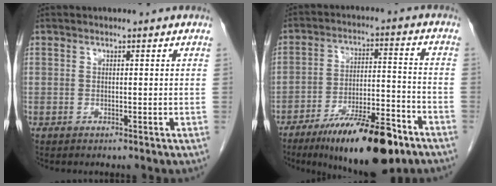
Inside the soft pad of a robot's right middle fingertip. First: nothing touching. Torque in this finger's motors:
{"motor_torque": [1.15, -0.99, 0.38, 0.12]}